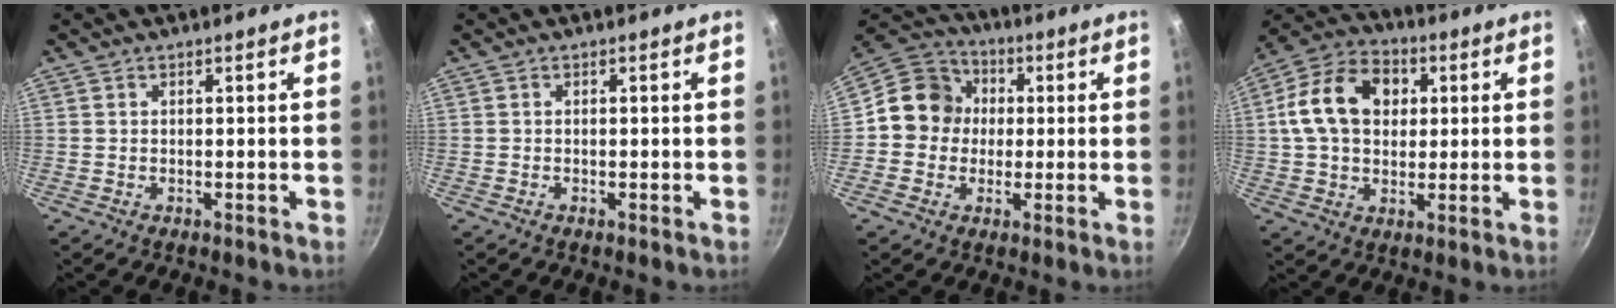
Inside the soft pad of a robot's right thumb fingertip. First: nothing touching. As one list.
[{"total": 0.0}, {"total": 10.7, "force": [0.3, 9.9, 4.0], "torque": [-0.030, 0.024, -0.019]}, {"total": 14.6, "force": [2.7, 10.8, 9.5], "torque": [-0.145, 0.019, 0.031]}]